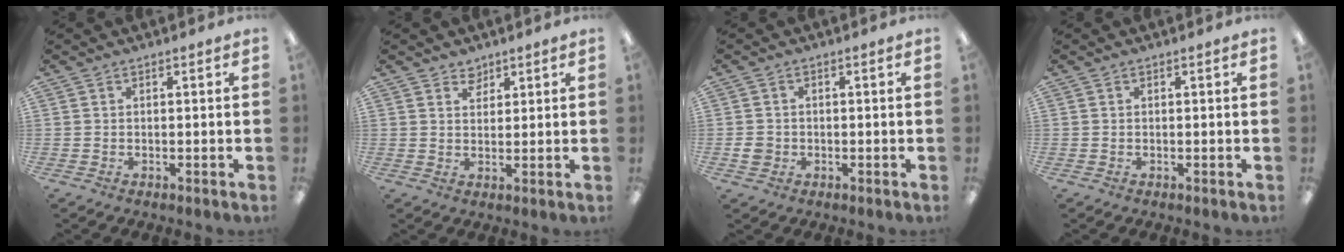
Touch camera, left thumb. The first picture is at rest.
{"total": 3.1, "force": [2.5, 1.8, 0.2], "torque": [0.008, -0.012, 0.045]}
{"total": 2.7, "force": [-0.5, 2.5, 1.0], "torque": [-0.016, 0.005, -0.009]}
{"total": 0.0}